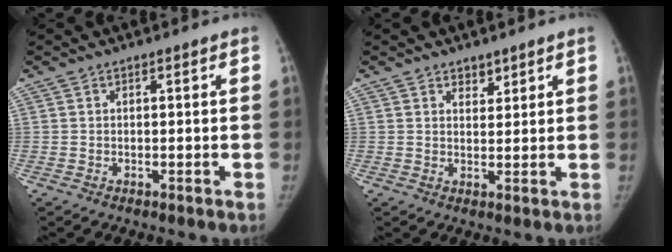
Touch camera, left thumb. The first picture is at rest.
{"total": 2.3, "force": [1.9, 1.3, 0.6], "torque": [0.010, -0.012, 0.027]}